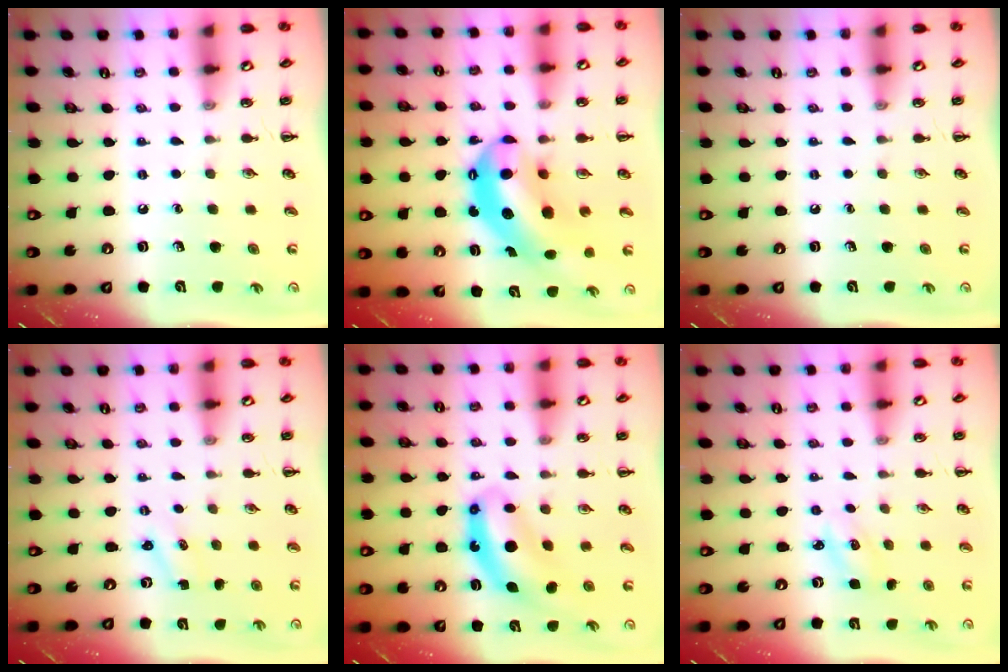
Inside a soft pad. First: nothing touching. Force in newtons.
{"total": 12.0, "press": 11.6, "slide": 3.0}
{"total": 0.0}
{"total": 0.8, "press": 0.8, "slide": 0.3}
{"total": 9.4, "press": 9.3, "slide": 1.8}
{"total": 3.5, "press": 3.3, "slide": 1.1}